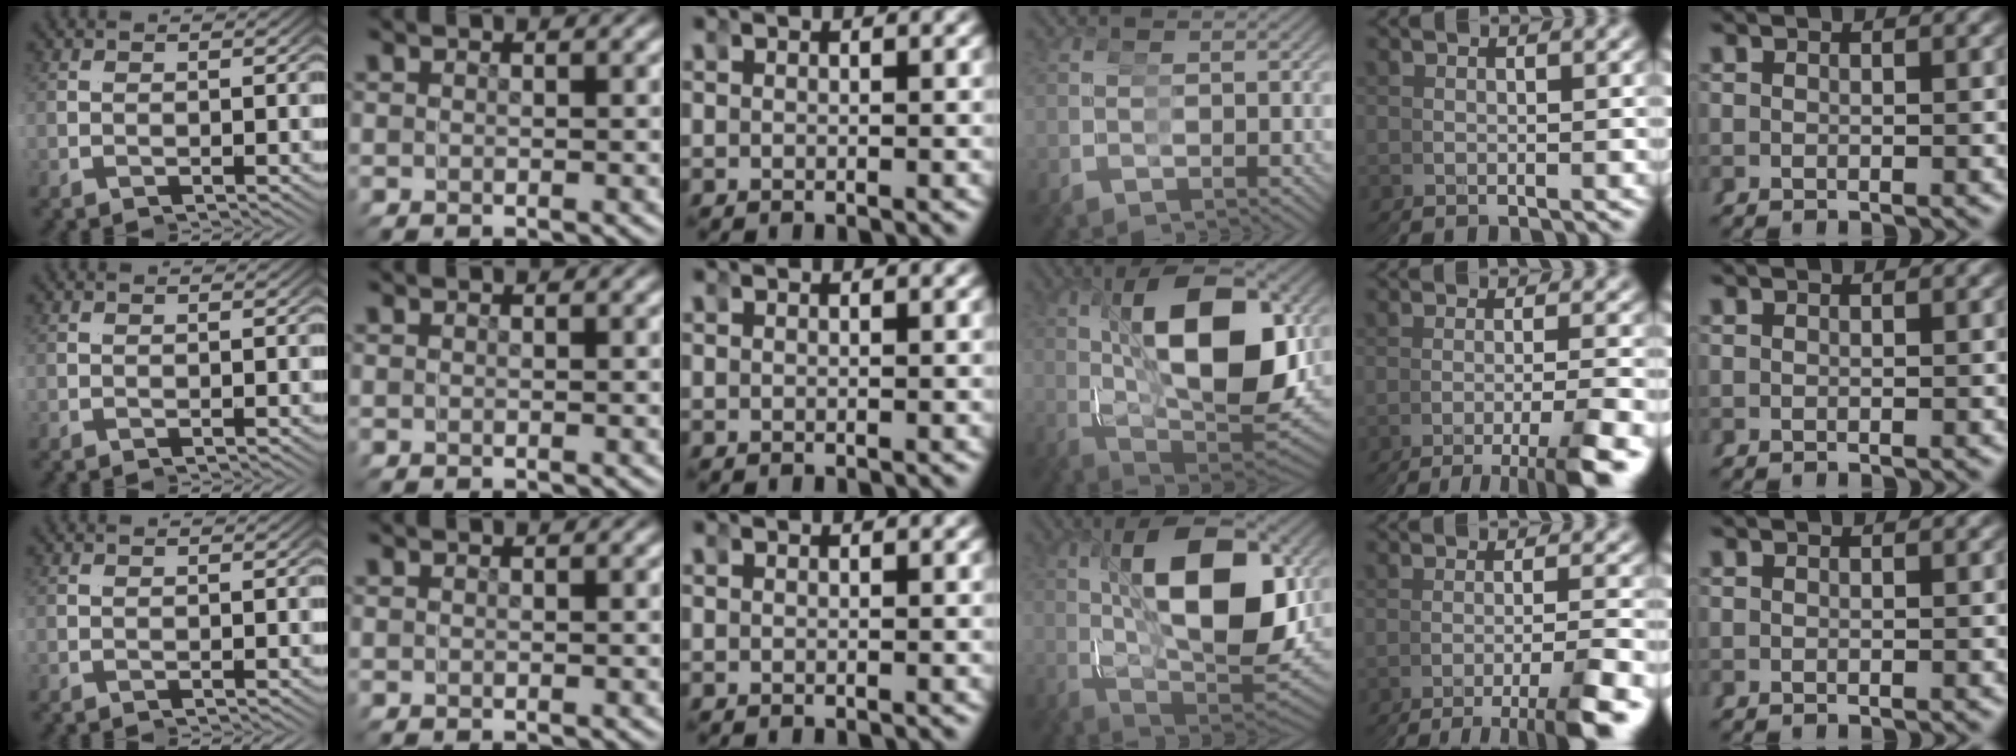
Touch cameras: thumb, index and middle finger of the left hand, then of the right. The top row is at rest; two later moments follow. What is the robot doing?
{"motion": "grasp_and_lifting", "object": "toy banana"}